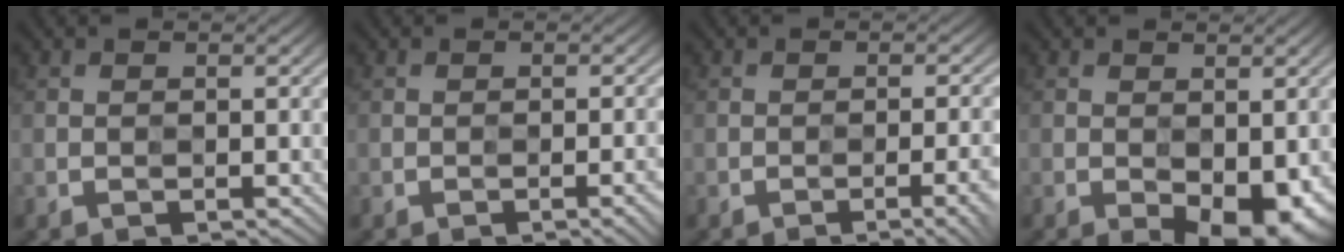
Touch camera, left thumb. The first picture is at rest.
{"total": 3.0, "force": [-2.0, 0.4, 2.2], "torque": [-0.022, -0.004, -0.021]}
{"total": 5.6, "force": [-3.1, 1.5, 4.4], "torque": [-0.031, 0.003, -0.024]}
{"total": 6.8, "force": [-3.0, 3.2, 5.2], "torque": [-0.078, -0.019, -0.033]}